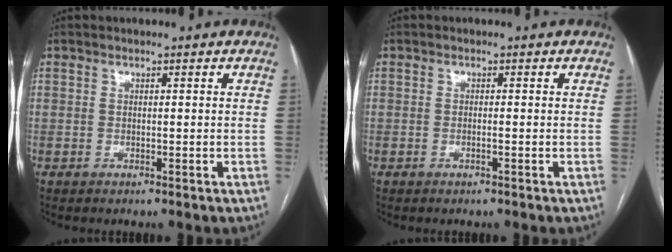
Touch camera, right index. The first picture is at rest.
{"total": 0.6, "force": [-0.2, 0.0, 0.6], "torque": [-0.012, 0.000, -0.004]}